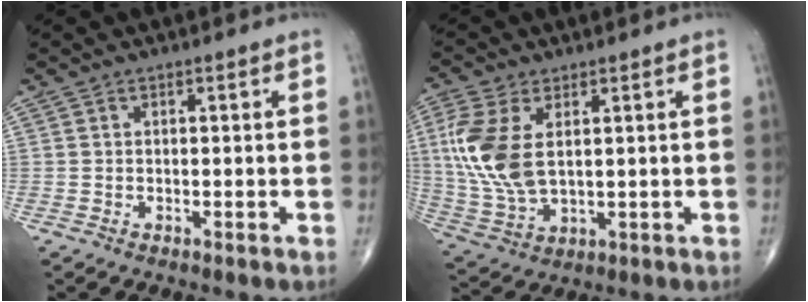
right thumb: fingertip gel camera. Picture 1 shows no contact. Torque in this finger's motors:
{"motor_torque": [0.03, 0.18, 1.30, 0.41, 0.15]}